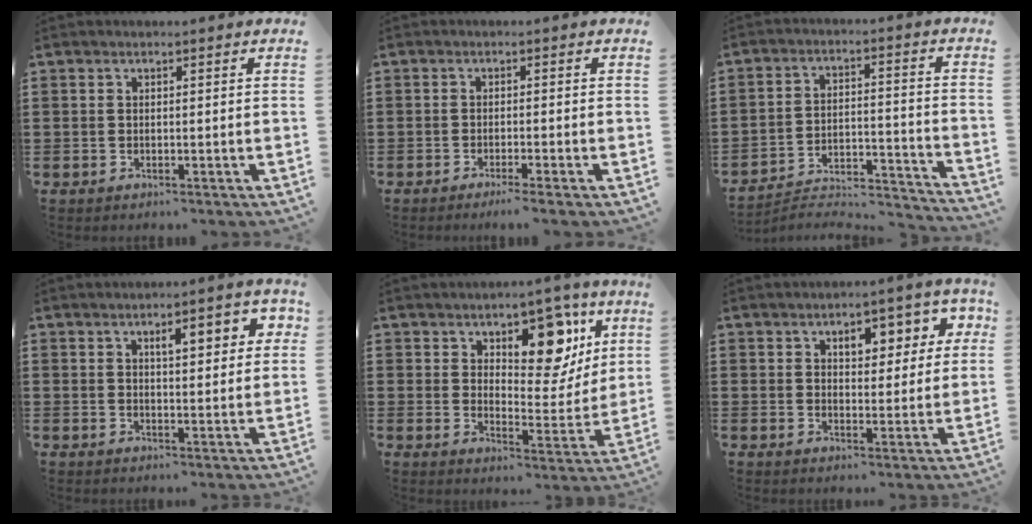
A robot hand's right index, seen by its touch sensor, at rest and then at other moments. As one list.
[{"total": 1.5, "force": [-1.2, -0.3, 0.9], "torque": [-0.015, -0.002, -0.022]}, {"total": 3.6, "force": [-3.4, 0.7, 0.8], "torque": [-0.023, -0.006, -0.077]}, {"total": 4.8, "force": [2.1, 1.6, 4.1], "torque": [-0.061, -0.002, 0.028]}, {"total": 11.3, "force": [6.9, 5.5, 7.1], "torque": [-0.105, -0.033, 0.117]}, {"total": 5.8, "force": [2.8, 3.3, 3.8], "torque": [-0.057, 0.000, 0.040]}]